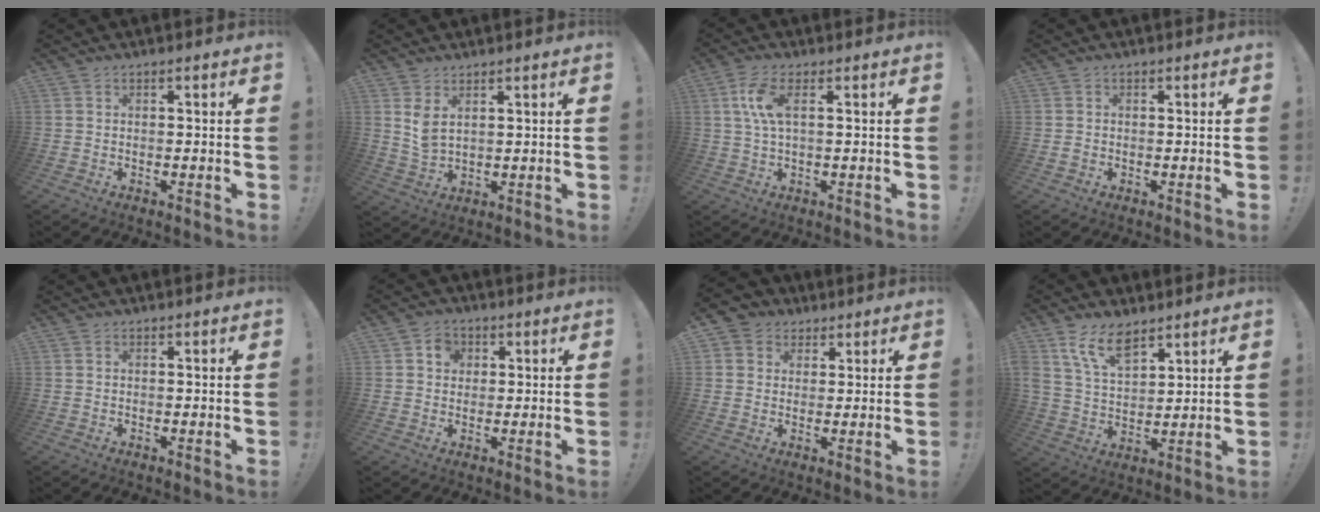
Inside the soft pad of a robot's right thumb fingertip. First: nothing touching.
{"total": 4.5, "force": [2.5, 2.1, 3.2], "torque": [-0.055, -0.014, 0.045]}
{"total": 6.9, "force": [1.7, 2.4, 6.2], "torque": [-0.127, -0.003, 0.028]}
{"total": 0.9, "force": [0.0, 0.8, 0.4], "torque": [-0.012, 0.006, 0.000]}
{"total": 0.0}
{"total": 4.8, "force": [1.4, 4.1, 2.0], "torque": [-0.025, 0.003, 0.024]}
{"total": 5.3, "force": [2.0, 4.8, 1.2], "torque": [-0.021, -0.006, 0.039]}
{"total": 11.2, "force": [7.7, 5.2, 6.3], "torque": [-0.124, -0.032, 0.149]}